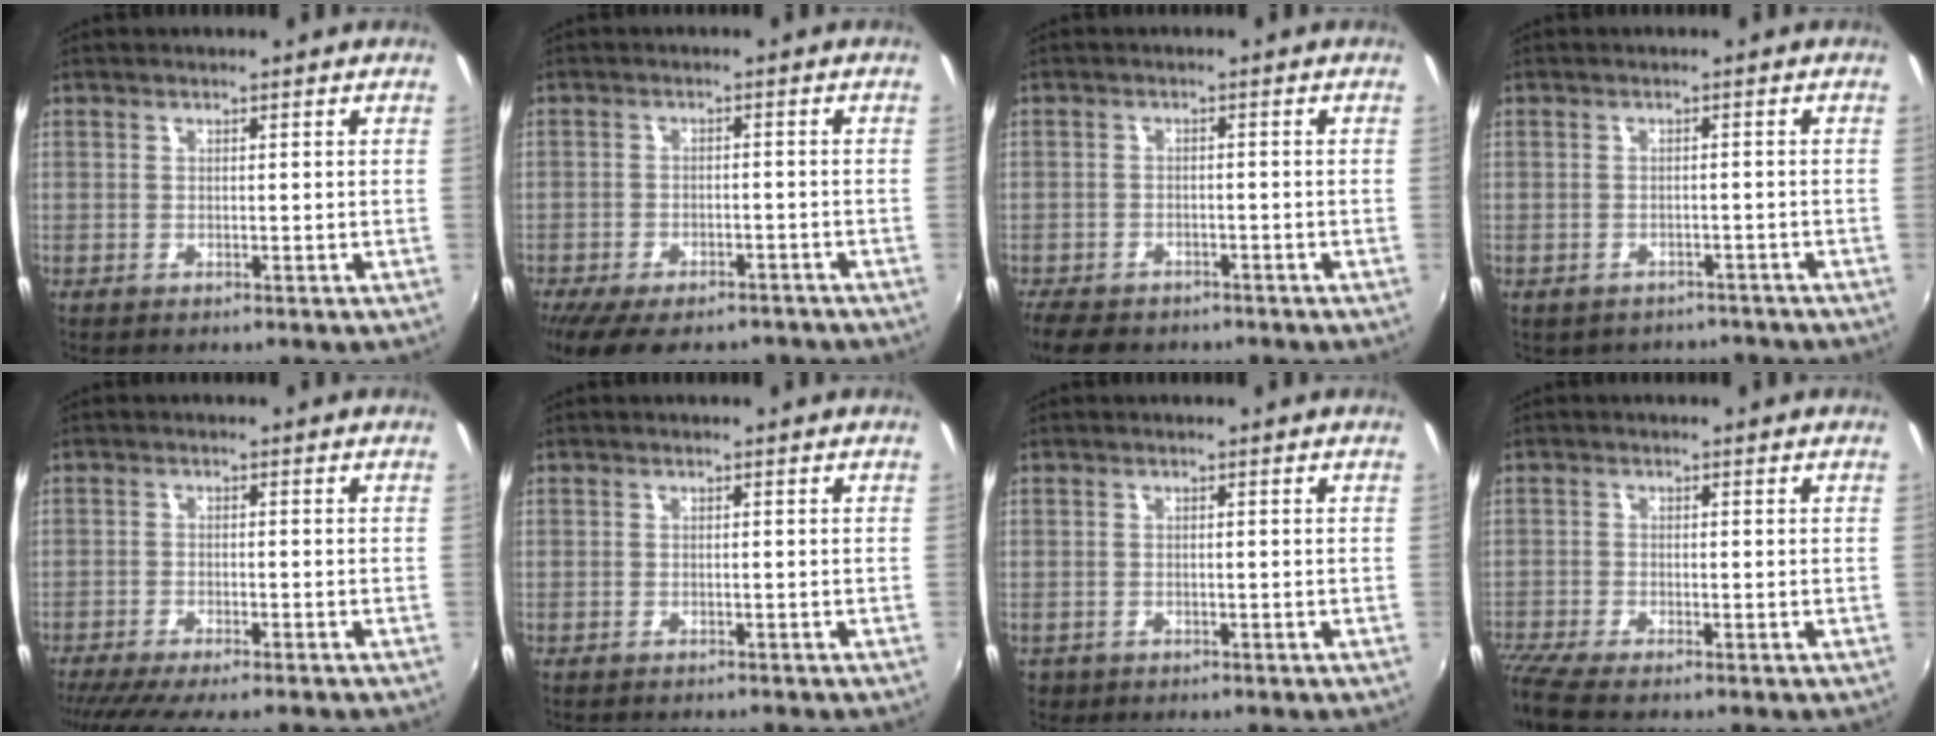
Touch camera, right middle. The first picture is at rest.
{"total": 14.3, "force": [-10.9, 5.9, 7.1], "torque": [-0.150, -0.032, -0.162]}
{"total": 7.6, "force": [-6.0, 3.7, 2.9], "torque": [-0.078, -0.016, -0.104]}
{"total": 5.9, "force": [-4.9, 3.0, 1.3], "torque": [-0.029, -0.010, -0.061]}
{"total": 9.5, "force": [-8.2, 0.9, 4.7], "torque": [-0.105, -0.034, -0.134]}
{"total": 2.0, "force": [-1.8, 0.5, 0.5], "torque": [-0.015, -0.014, -0.027]}
{"total": 2.0, "force": [-1.0, 1.6, 0.5], "torque": [-0.016, -0.005, -0.014]}
{"total": 5.5, "force": [-4.8, 0.5, 2.7], "torque": [-0.076, -0.028, -0.092]}